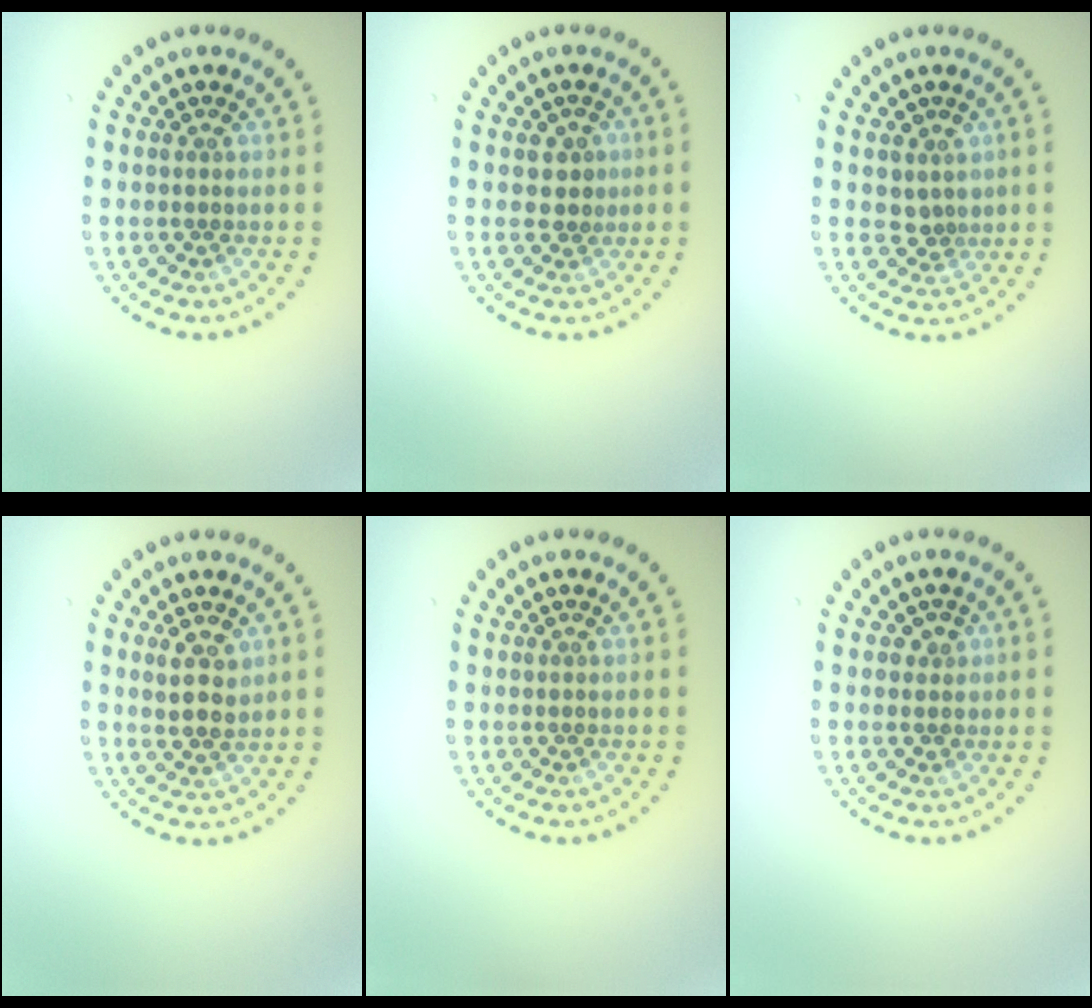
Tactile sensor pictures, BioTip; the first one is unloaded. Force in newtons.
{"total": 1.9, "press": 1.8, "slide": 0.7}
{"total": 1.9, "press": 1.4, "slide": 1.2}
{"total": 2.5, "press": 2.4, "slide": 0.7}
{"total": 0.0}
{"total": 0.9, "press": 0.8, "slide": 0.5}